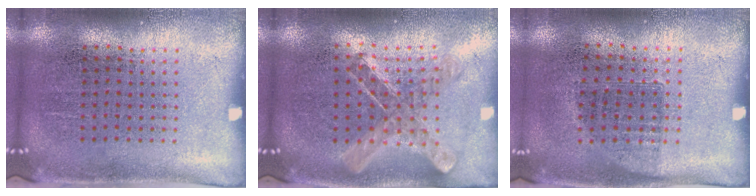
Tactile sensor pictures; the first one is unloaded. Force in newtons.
{"total": 0.9, "press": 0.9, "slide": 0.0}
{"total": 0.7, "press": 0.6, "slide": 0.4}